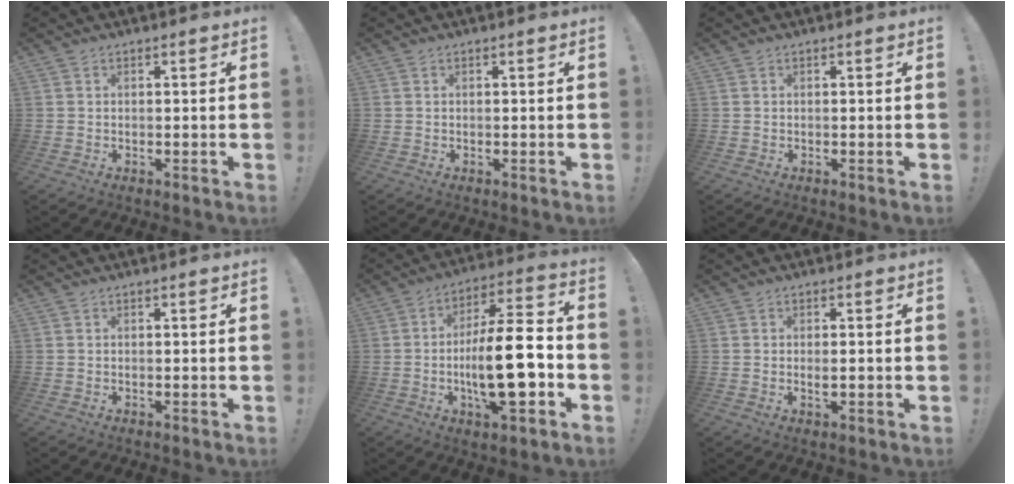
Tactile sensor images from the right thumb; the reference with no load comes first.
{"total": 0.0}
{"total": 0.0}
{"total": 0.0}
{"total": 20.2, "force": [-4.2, 6.3, 18.8], "torque": [-0.320, 0.008, -0.073]}
{"total": 1.2, "force": [-0.1, 0.3, 1.2], "torque": [-0.011, -0.006, -0.004]}